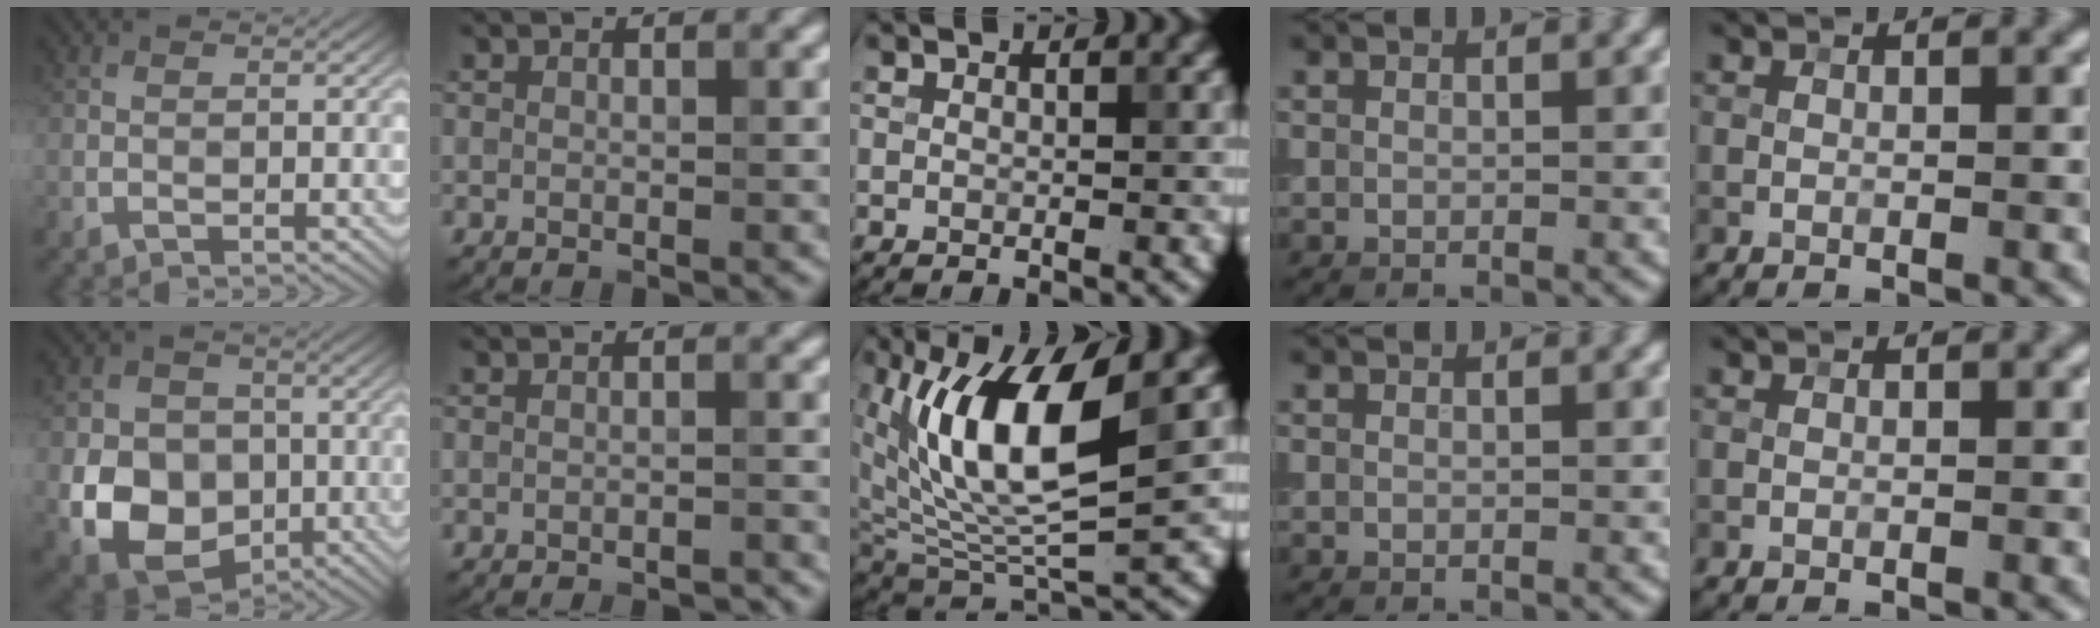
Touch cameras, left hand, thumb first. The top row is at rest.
{"thumb": {"total": 10.6, "force": [-2.0, 8.9, 5.4], "torque": [-0.125, -0.040, -0.037]}, "index": {"total": 2.7, "force": [-2.5, 0.5, 1.0], "torque": [-0.006, 0.002, -0.033]}, "middle": {"total": 10.0, "force": [3.0, 3.8, 8.7], "torque": [-0.166, -0.007, 0.056]}}